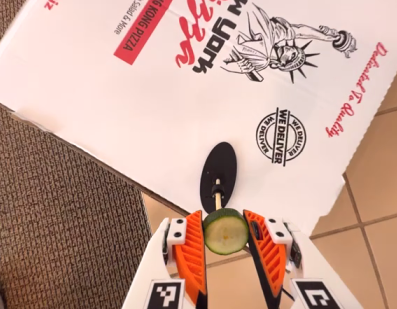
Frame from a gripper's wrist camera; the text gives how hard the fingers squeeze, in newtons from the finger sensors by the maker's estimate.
{"total": 7.6, "left": 7.3, "right": 7.9}